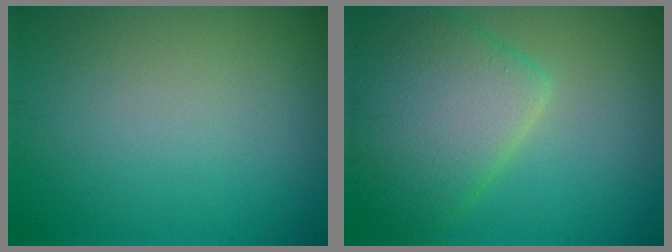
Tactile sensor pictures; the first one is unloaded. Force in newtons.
{"total": 7.1, "press": 7.1, "slide": 0.3}